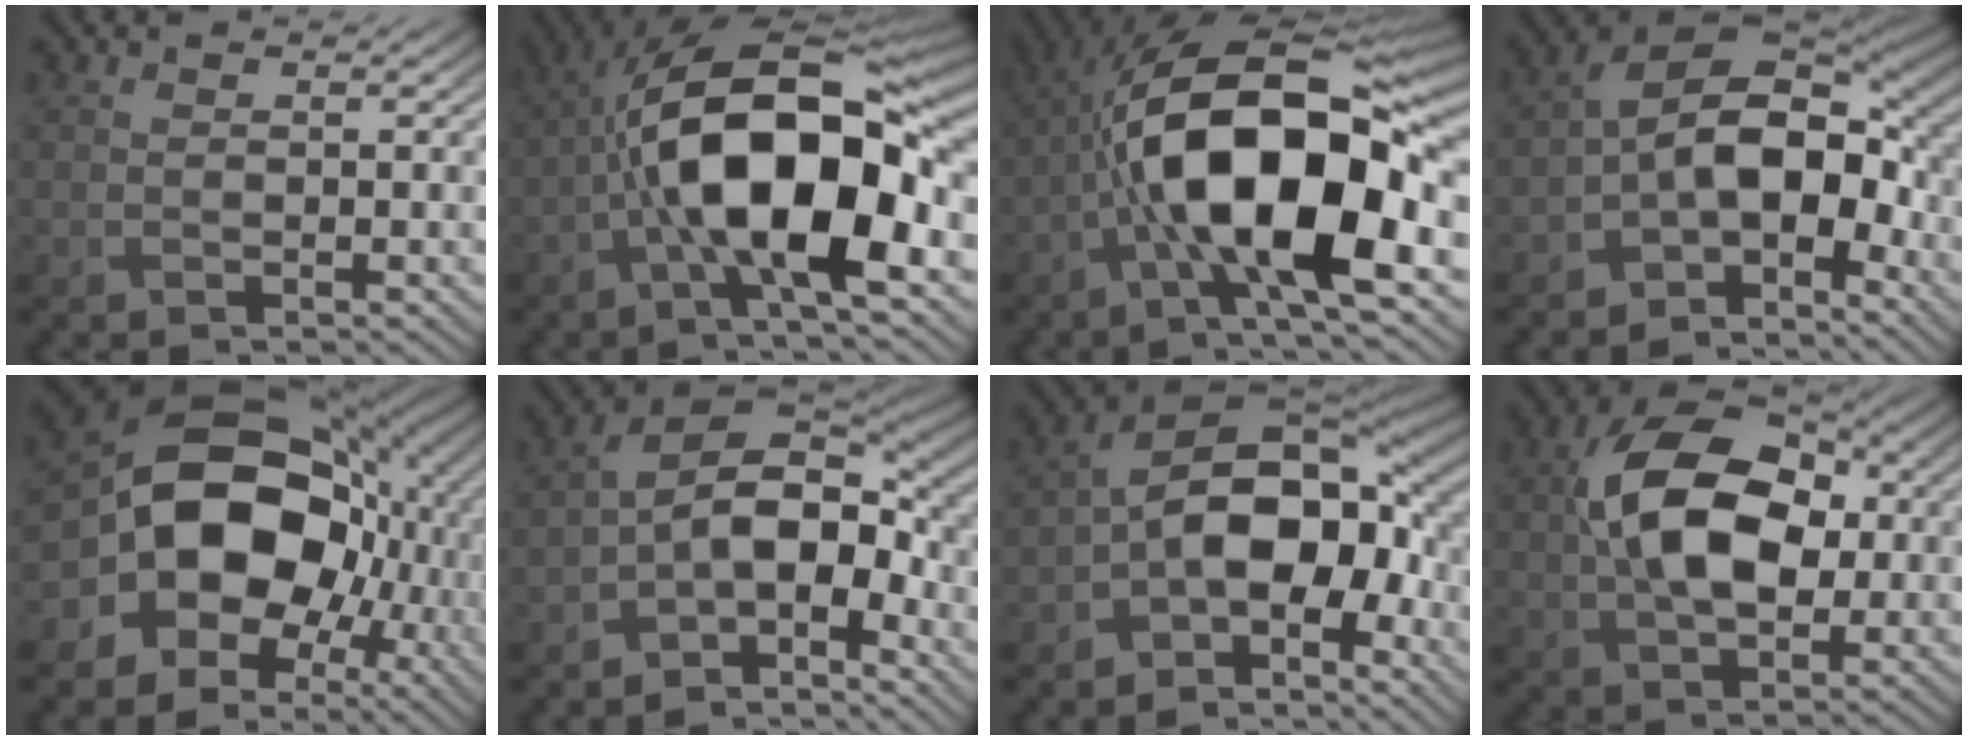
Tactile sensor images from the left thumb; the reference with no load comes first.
{"total": 15.1, "force": [-2.8, 5.8, 13.6], "torque": [-0.228, 0.012, -0.059]}
{"total": 16.6, "force": [-3.0, 6.5, 15.0], "torque": [-0.255, 0.021, -0.064]}
{"total": 11.0, "force": [-3.6, 6.2, 8.3], "torque": [-0.136, 0.003, -0.082]}
{"total": 18.0, "force": [-1.5, 14.0, 11.2], "torque": [-0.170, -0.016, -0.031]}
{"total": 9.8, "force": [-3.8, 5.4, 7.3], "torque": [-0.123, 0.000, -0.083]}
{"total": 12.8, "force": [-3.7, 7.4, 9.8], "torque": [-0.159, 0.004, -0.083]}
{"total": 12.2, "force": [0.9, 7.4, 9.7], "torque": [-0.184, 0.015, 0.005]}